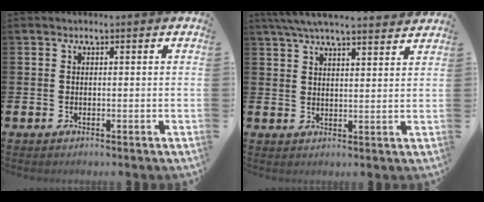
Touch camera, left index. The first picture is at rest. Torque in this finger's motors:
{"motor_torque": [1.12, -1.02, 0.43, 0.21]}